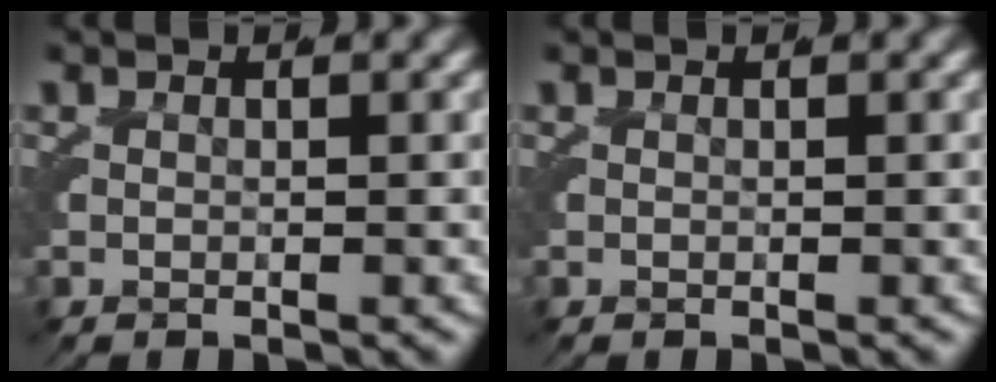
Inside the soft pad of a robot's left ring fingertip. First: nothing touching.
{"total": 0.0}